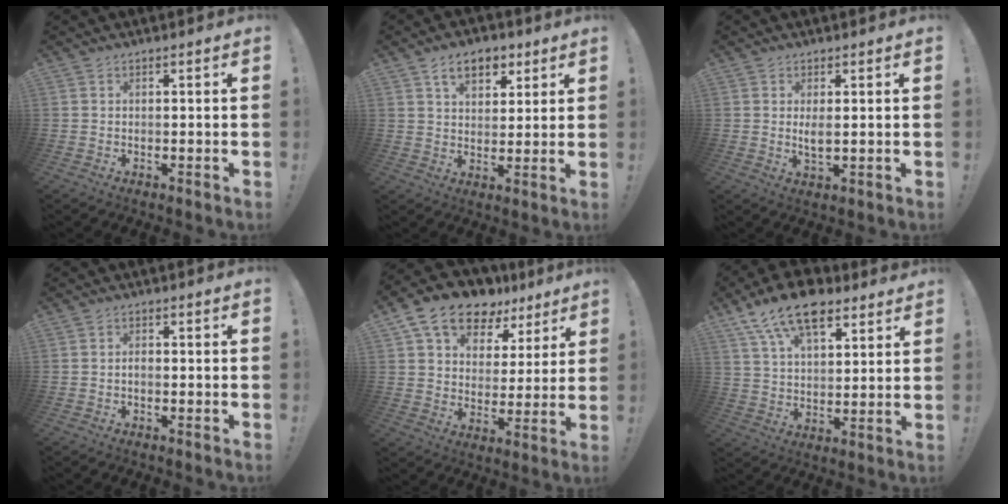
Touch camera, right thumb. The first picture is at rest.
{"total": 9.7, "force": [5.1, 6.0, 5.7], "torque": [-0.086, -0.009, 0.095]}
{"total": 3.1, "force": [0.7, 1.0, 2.9], "torque": [-0.032, -0.011, 0.009]}
{"total": 1.1, "force": [-0.6, 0.5, 0.8], "torque": [-0.013, 0.002, -0.012]}
{"total": 14.7, "force": [9.6, 9.0, 6.4], "torque": [-0.116, -0.057, 0.179]}
{"total": 15.5, "force": [9.6, 7.6, 9.5], "torque": [-0.164, -0.051, 0.173]}